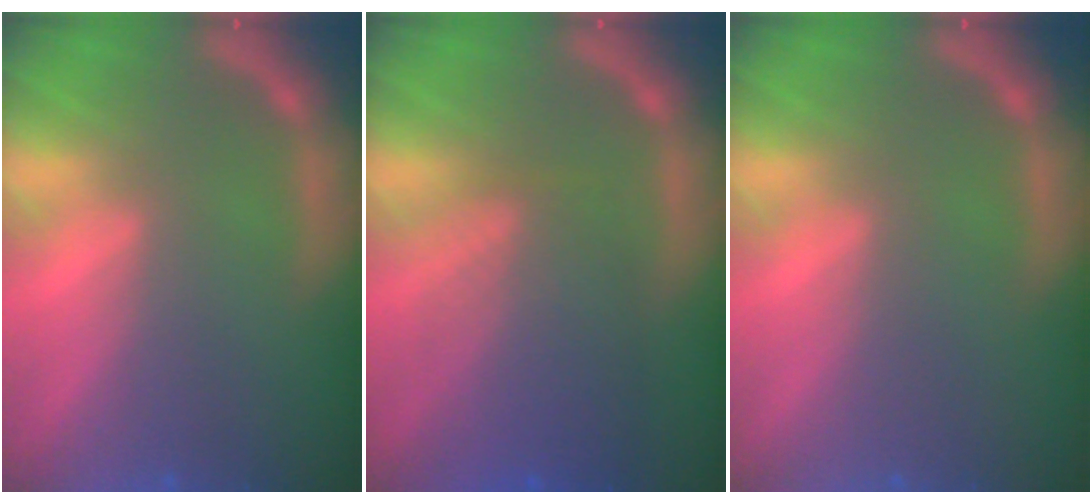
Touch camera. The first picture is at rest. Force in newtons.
{"total": 6.6}
{"total": 0.0}